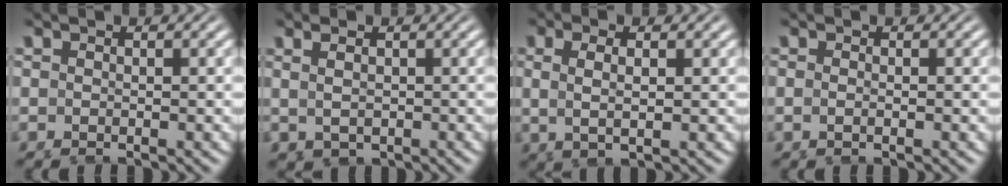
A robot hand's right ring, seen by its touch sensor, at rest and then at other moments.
{"total": 1.9, "force": [0.4, 1.3, 1.3], "torque": [-0.020, -0.003, 0.011]}
{"total": 3.2, "force": [0.2, 1.6, 2.8], "torque": [-0.057, 0.002, 0.004]}
{"total": 0.6, "force": [-0.3, 0.2, 0.4], "torque": [-0.014, -0.005, -0.008]}